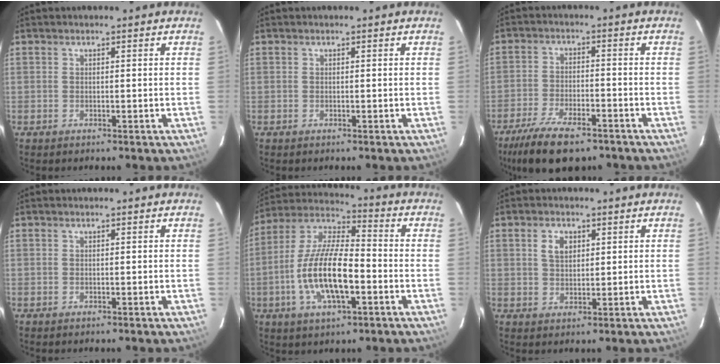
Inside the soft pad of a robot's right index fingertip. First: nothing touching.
{"total": 0.0}
{"total": 13.9, "force": [-10.1, 5.0, 8.0], "torque": [-0.181, -0.027, -0.173]}
{"total": 0.0}
{"total": 16.0, "force": [-4.4, 5.6, 14.4], "torque": [-0.291, -0.005, -0.084]}
{"total": 3.7, "force": [1.4, 2.4, 2.4], "torque": [-0.042, 0.007, 0.027]}